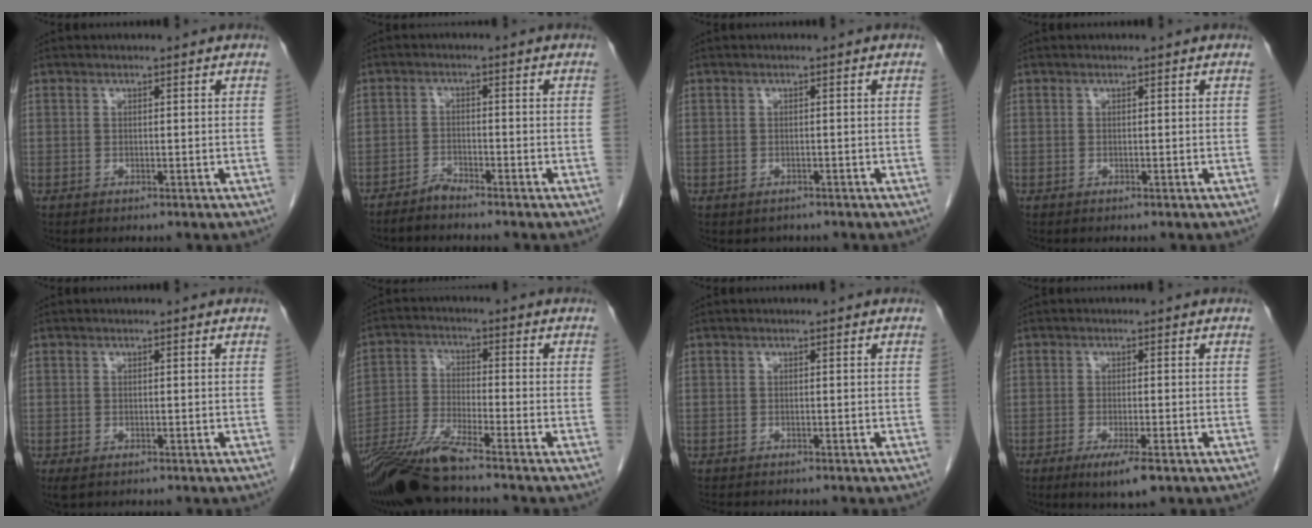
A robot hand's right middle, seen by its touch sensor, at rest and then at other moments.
{"total": 2.3, "force": [-2.2, -0.1, 0.3], "torque": [-0.007, -0.008, -0.045]}
{"total": 1.4, "force": [-1.0, 0.9, 0.2], "torque": [-0.007, 0.000, -0.011]}
{"total": 0.0}
{"total": 2.1, "force": [-1.3, 1.0, 1.4], "torque": [-0.030, -0.006, -0.016]}
{"total": 9.5, "force": [-8.1, -0.7, 5.0], "torque": [-0.102, -0.024, -0.156]}
{"total": 2.6, "force": [-2.3, 0.6, 1.1], "torque": [-0.018, -0.006, -0.031]}
{"total": 5.3, "force": [-3.0, 0.7, 4.2], "torque": [-0.073, -0.014, -0.047]}